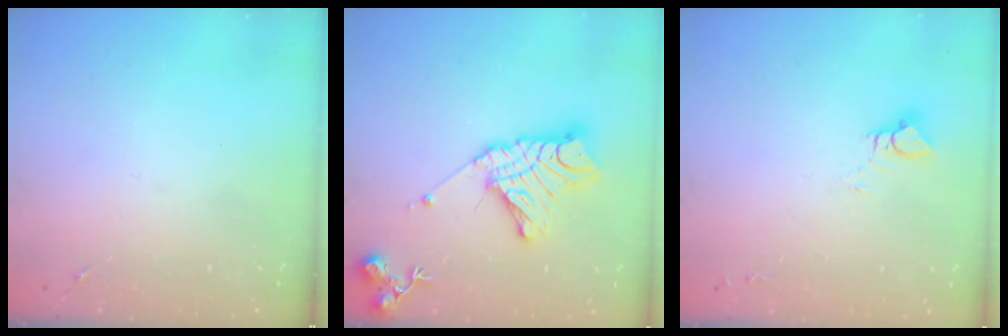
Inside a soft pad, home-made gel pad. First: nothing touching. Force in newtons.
{"total": 17.0, "press": 16.9, "slide": 1.3}
{"total": 4.5, "press": 4.5, "slide": 0.4}